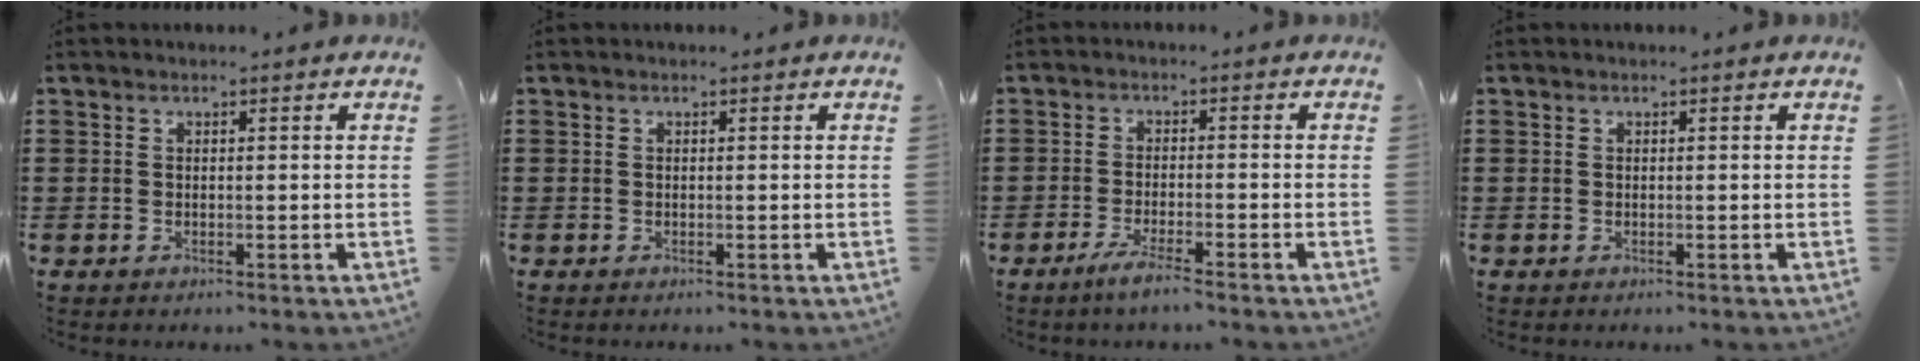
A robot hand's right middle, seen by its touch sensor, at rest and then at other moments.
{"total": 0.0}
{"total": 3.3, "force": [-2.5, -0.3, 2.2], "torque": [-0.044, -0.006, -0.045]}
{"total": 0.0}